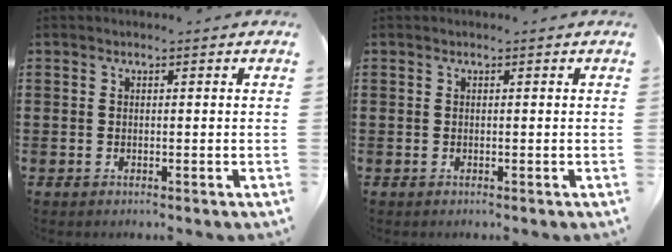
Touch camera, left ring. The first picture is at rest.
{"total": 0.0}